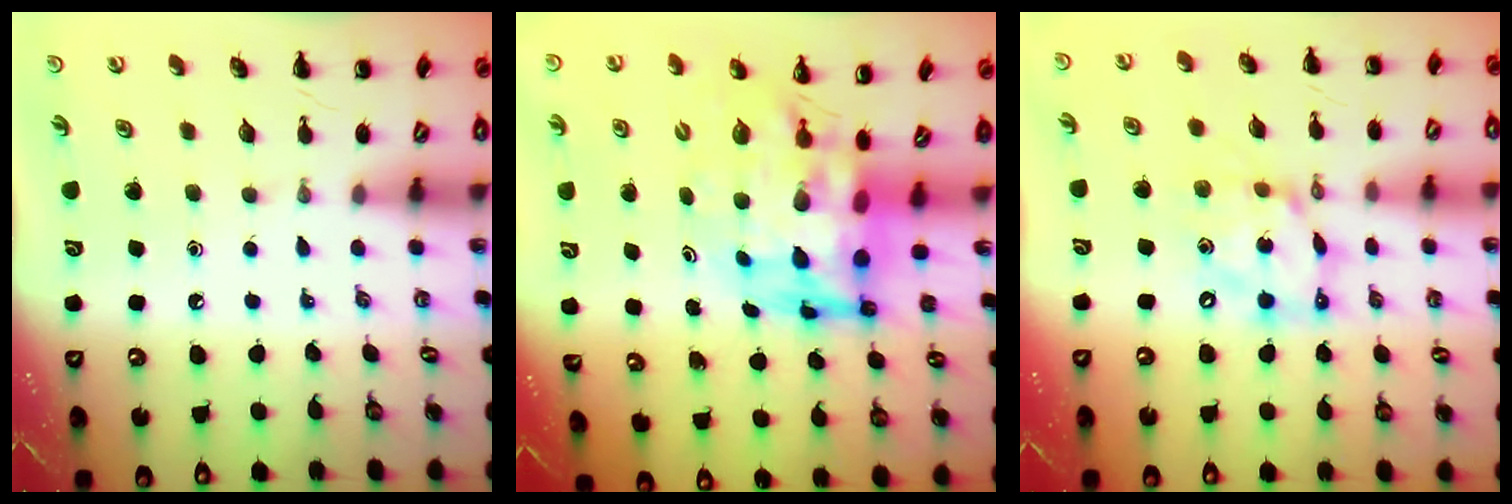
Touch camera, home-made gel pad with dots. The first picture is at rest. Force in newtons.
{"total": 8.3, "press": 7.9, "slide": 2.6}
{"total": 13.6, "press": 13.2, "slide": 3.4}